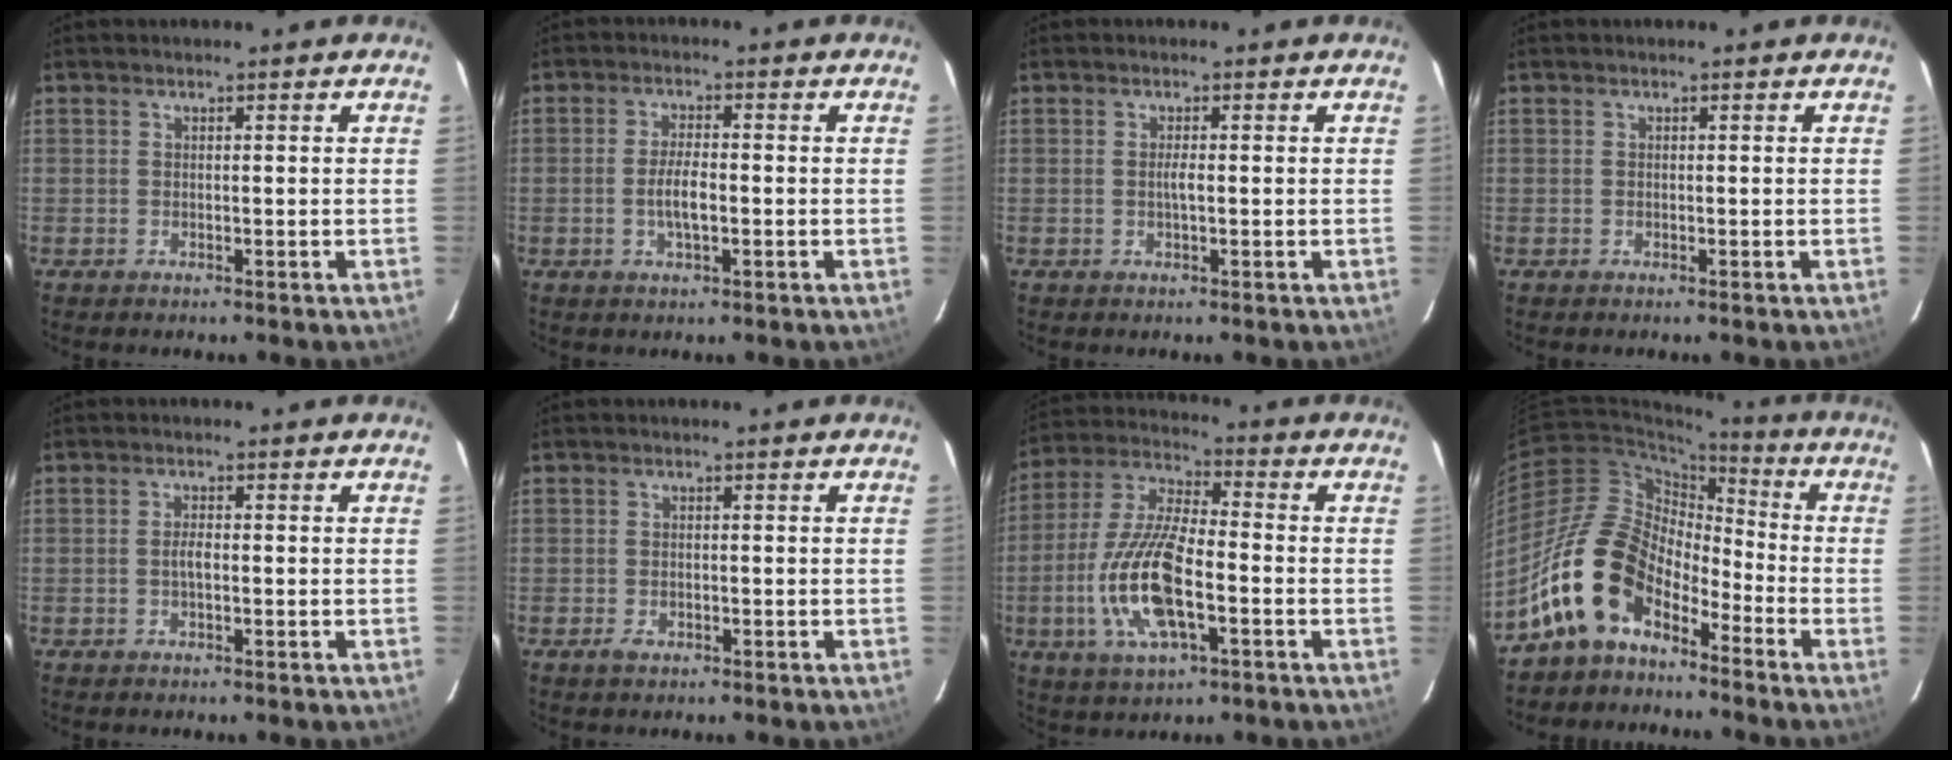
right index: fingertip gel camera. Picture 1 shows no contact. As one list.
[{"total": 4.3, "force": [-1.0, 1.2, 4.0], "torque": [-0.077, -0.002, -0.017]}, {"total": 1.3, "force": [-0.1, 0.1, 1.3], "torque": [-0.026, 0.000, -0.003]}, {"total": 0.0}, {"total": 1.7, "force": [-0.4, 0.6, 1.6], "torque": [-0.031, 0.002, -0.008]}, {"total": 1.7, "force": [-0.9, 1.1, 0.9], "torque": [-0.017, -0.001, -0.014]}, {"total": 16.2, "force": [-4.5, 5.7, 14.5], "torque": [-0.307, -0.007, -0.087]}, {"total": 14.5, "force": [-9.1, 7.9, 8.1], "torque": [-0.145, 0.018, -0.178]}]